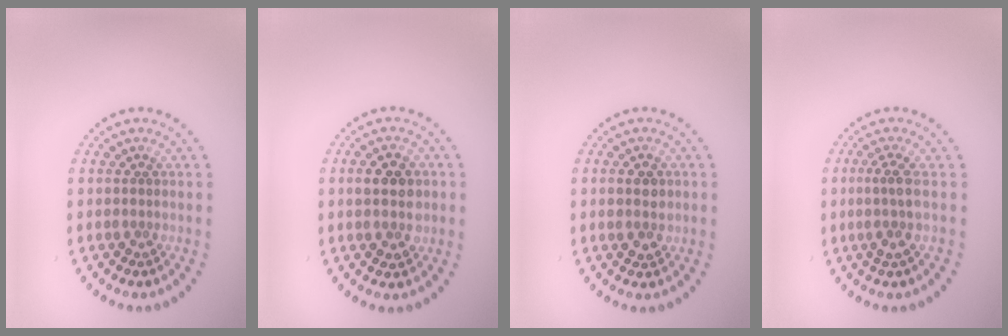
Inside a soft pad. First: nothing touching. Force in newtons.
{"total": 3.9, "press": 3.9, "slide": 0.4}
{"total": 2.1, "press": 2.0, "slide": 0.1}
{"total": 2.1, "press": 1.6, "slide": 1.3}